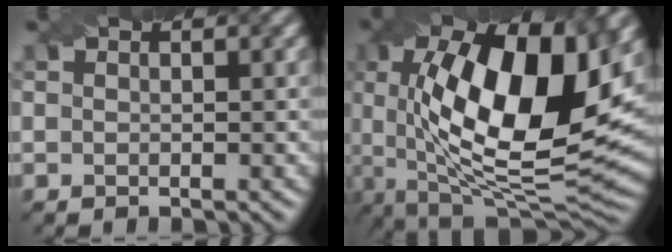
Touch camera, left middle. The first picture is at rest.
{"total": 16.4, "force": [3.2, 6.5, 14.8], "torque": [-0.235, -0.005, 0.045]}